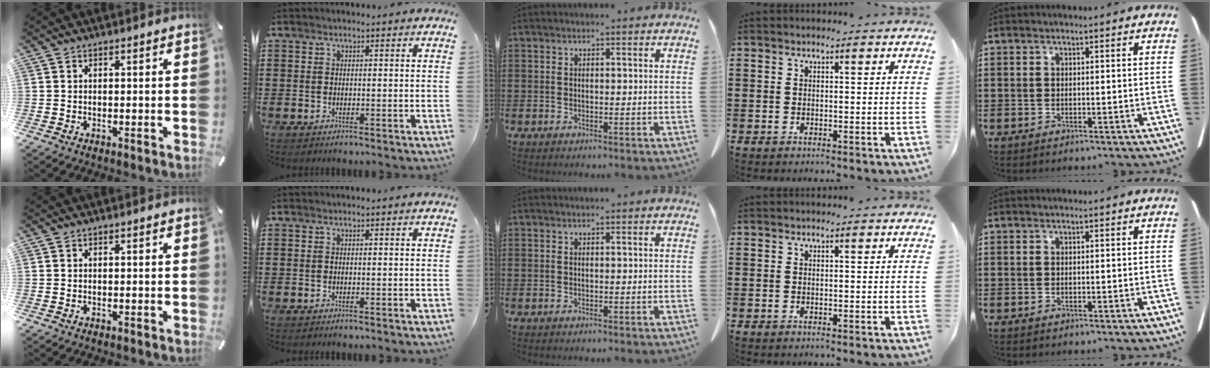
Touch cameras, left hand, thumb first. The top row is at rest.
{}